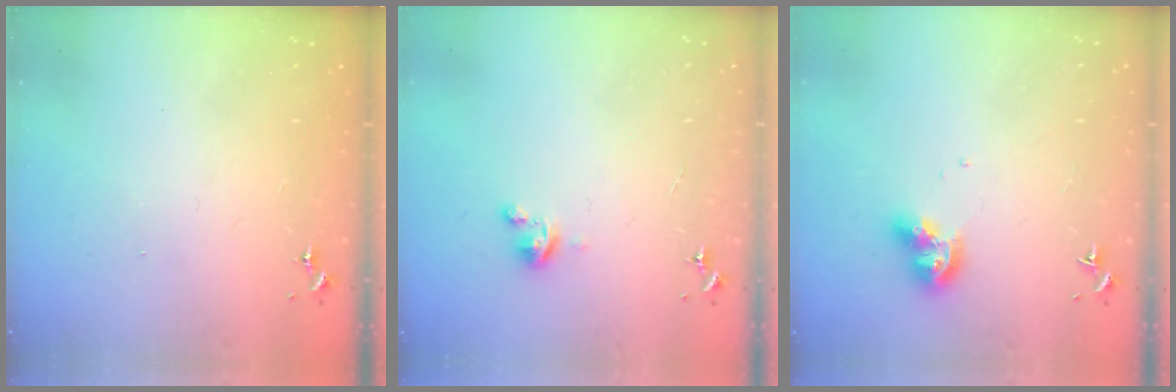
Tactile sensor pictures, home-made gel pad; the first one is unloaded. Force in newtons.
{"total": 2.8, "press": 2.8, "slide": 0.3}
{"total": 8.5, "press": 8.5, "slide": 0.7}